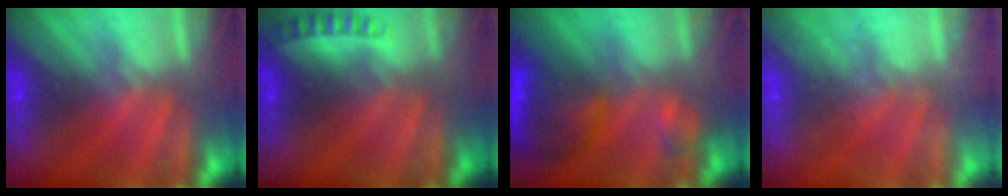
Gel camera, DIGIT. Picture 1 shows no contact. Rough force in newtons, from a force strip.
{"total": 2.6}
{"total": 5.8}
{"total": 1.7}